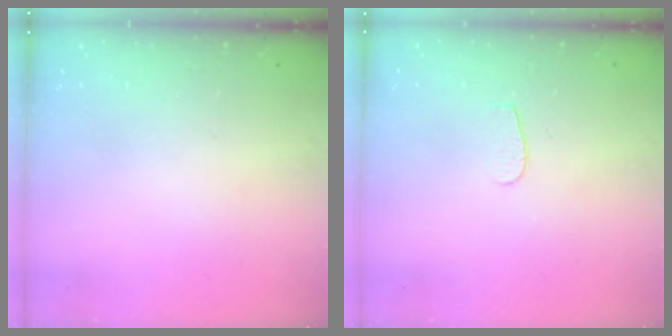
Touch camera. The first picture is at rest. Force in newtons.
{"total": 3.7, "press": 3.6, "slide": 0.4}